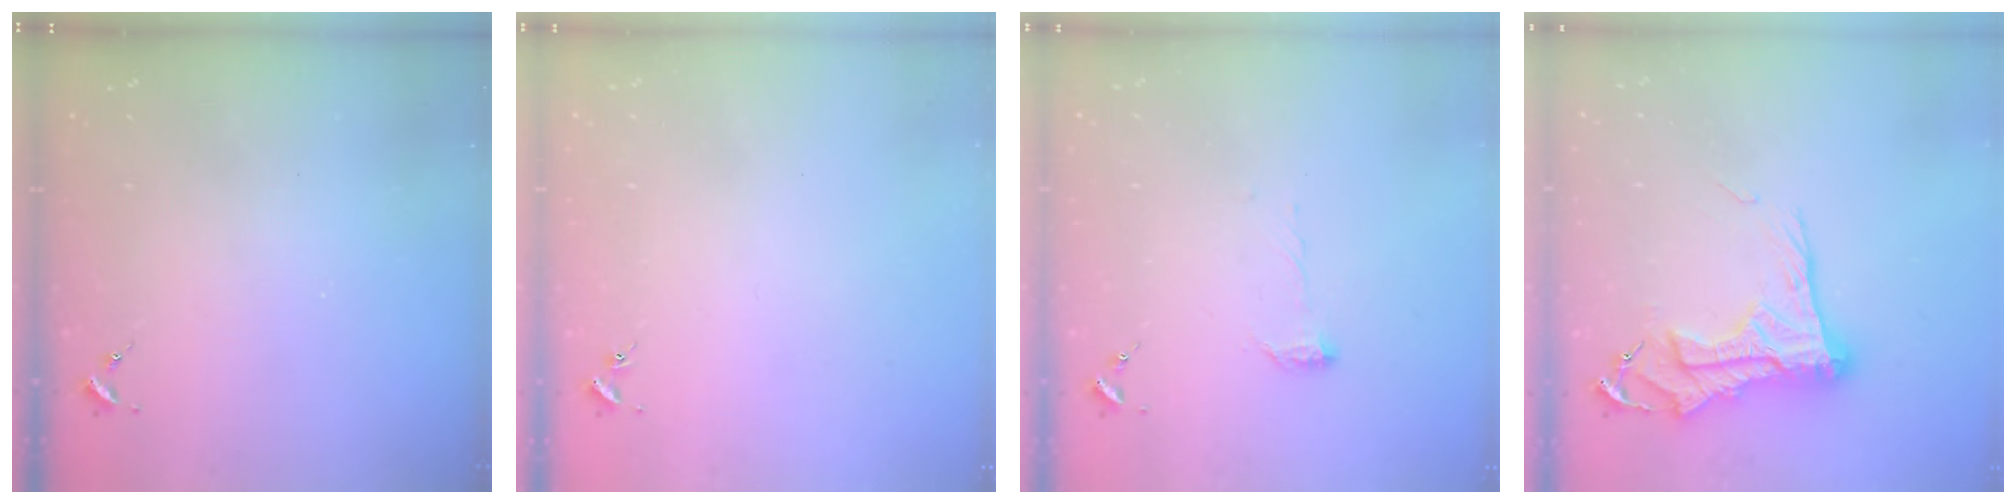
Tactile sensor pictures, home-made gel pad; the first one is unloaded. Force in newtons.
{"total": 0.9, "press": 0.8, "slide": 0.2}
{"total": 5.8, "press": 5.7, "slide": 0.7}
{"total": 16.3, "press": 16.3, "slide": 1.6}